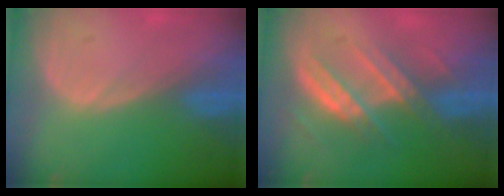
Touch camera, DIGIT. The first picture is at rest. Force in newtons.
{"total": 7.1, "press": 6.9, "slide": 1.8}